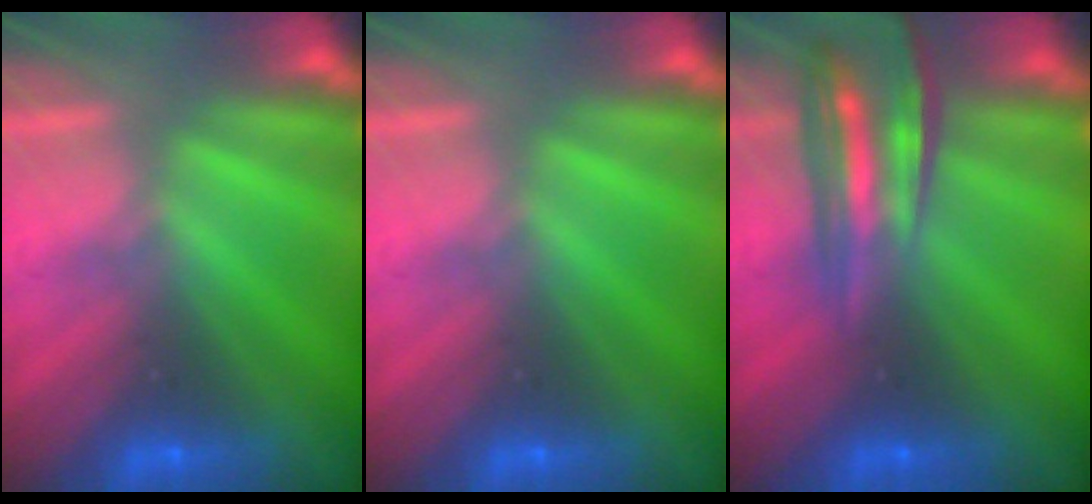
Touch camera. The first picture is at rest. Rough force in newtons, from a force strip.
{"total": 0.0}
{"total": 8.6}